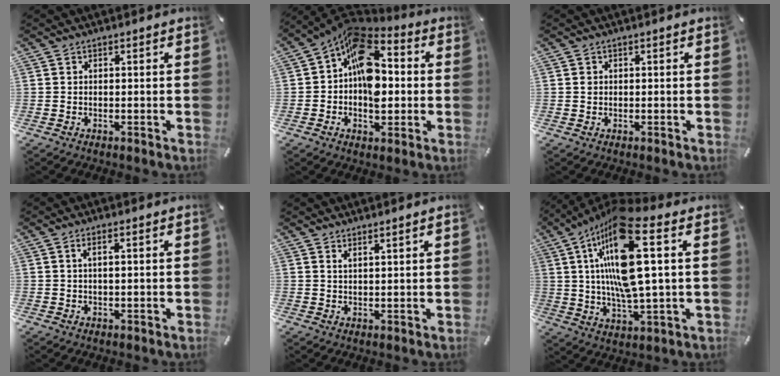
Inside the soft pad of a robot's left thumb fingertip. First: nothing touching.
{"total": 14.8, "force": [0.8, 10.1, 10.8], "torque": [-0.176, -0.018, 0.014]}
{"total": 0.7, "force": [0.1, 0.6, 0.2], "torque": [-0.003, 0.004, 0.000]}
{"total": 2.3, "force": [0.6, 0.5, 2.1], "torque": [-0.042, 0.001, 0.009]}
{"total": 1.9, "force": [1.7, -0.3, 0.8], "torque": [-0.016, -0.006, 0.032]}
{"total": 20.4, "force": [5.6, 5.4, 18.8], "torque": [-0.380, -0.020, 0.077]}